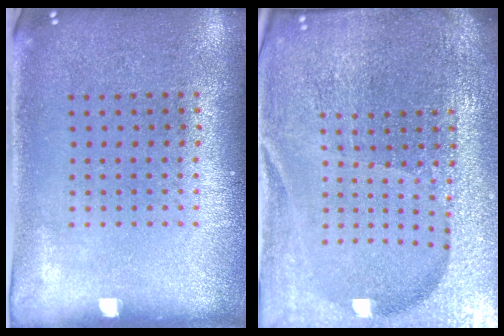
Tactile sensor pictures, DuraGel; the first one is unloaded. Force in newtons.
{"total": 5.6, "press": 5.1, "slide": 2.3}